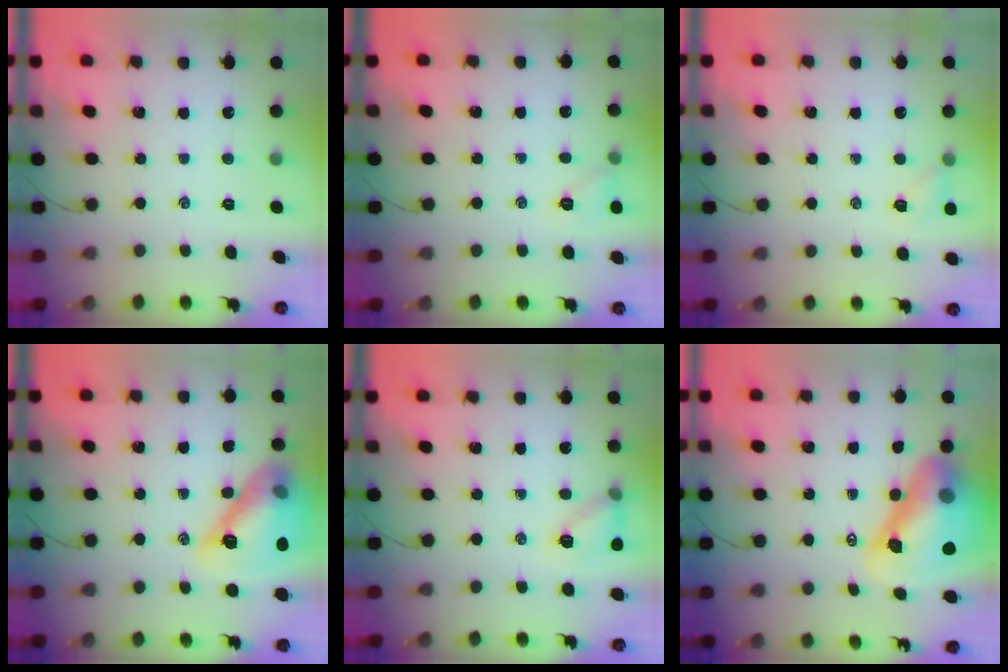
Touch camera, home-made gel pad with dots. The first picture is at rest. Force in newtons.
{"total": 6.4, "press": 6.3, "slide": 1.3}
{"total": 4.0, "press": 3.8, "slide": 1.3}
{"total": 18.3, "press": 18.2, "slide": 1.6}
{"total": 10.5, "press": 10.3, "slide": 2.0}
{"total": 17.7, "press": 16.9, "slide": 5.0}